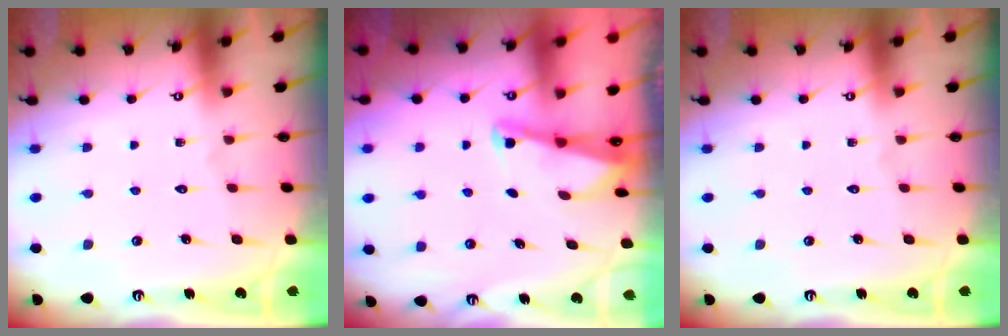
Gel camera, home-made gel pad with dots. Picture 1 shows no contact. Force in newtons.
{"total": 1.9, "press": 1.9, "slide": 0.4}
{"total": 0.0}